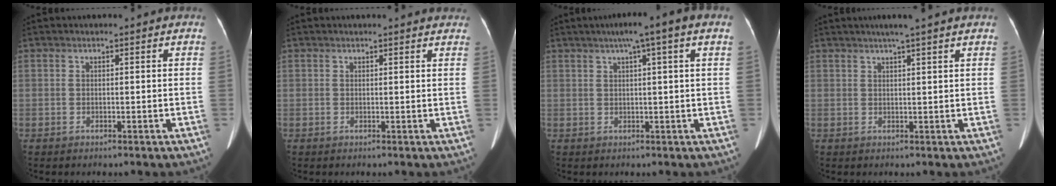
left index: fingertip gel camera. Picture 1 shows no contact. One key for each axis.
{"total": 4.8, "fx": 4.6, "fy": 0.8, "fz": 1.3, "tx": -0.012, "ty": 0.007, "tz": 0.033}
{"total": 7.1, "fx": 3.9, "fy": -0.4, "fz": 6.0, "tx": -0.081, "ty": 0.033, "tz": 0.050}
{"total": 3.8, "fx": 2.8, "fy": -0.7, "fz": 2.4, "tx": -0.036, "ty": 0.013, "tz": 0.043}